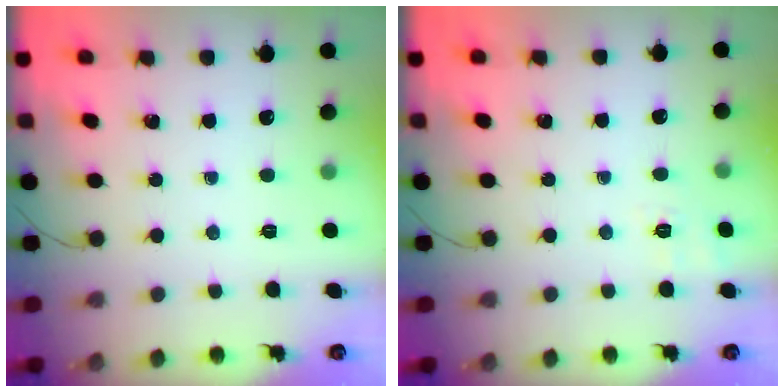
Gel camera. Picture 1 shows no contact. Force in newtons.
{"total": 2.7, "press": 1.6, "slide": 2.1}